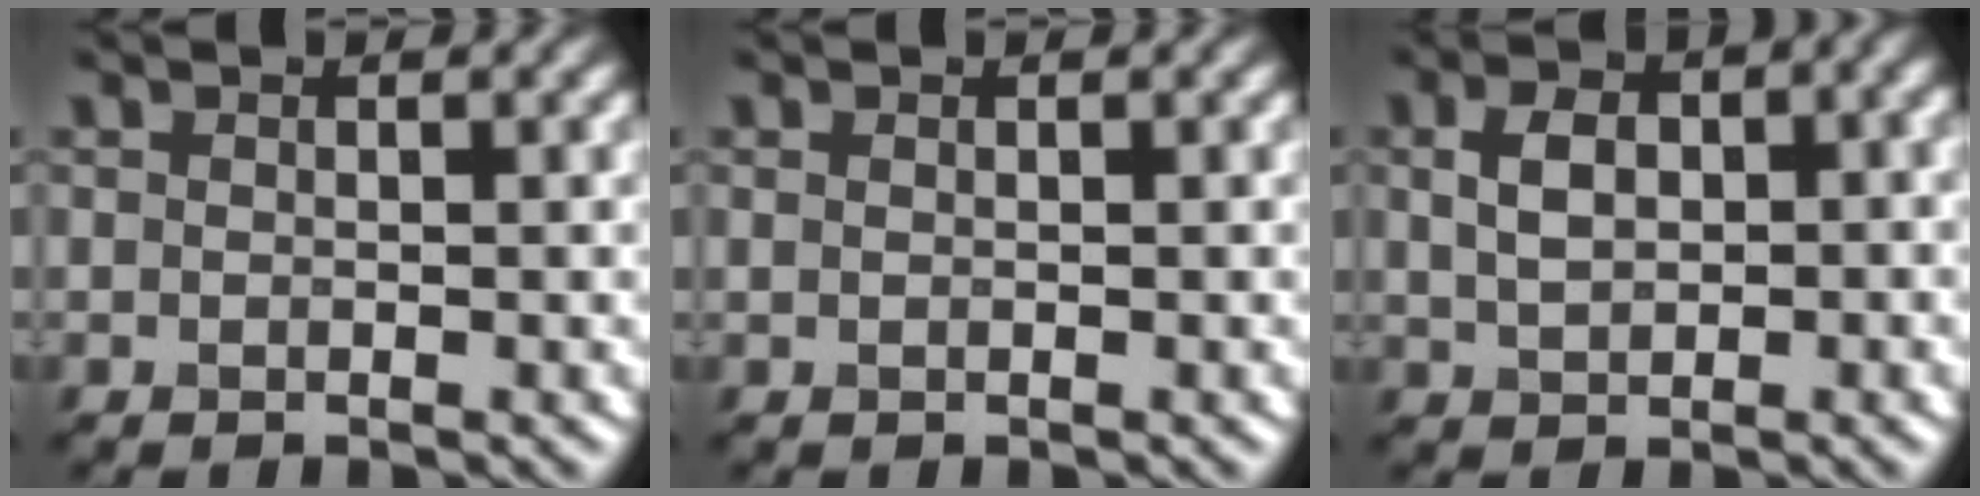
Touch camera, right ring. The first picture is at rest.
{"total": 0.0}
{"total": 5.0, "force": [0.7, 3.3, 3.8], "torque": [-0.074, 0.013, 0.021]}